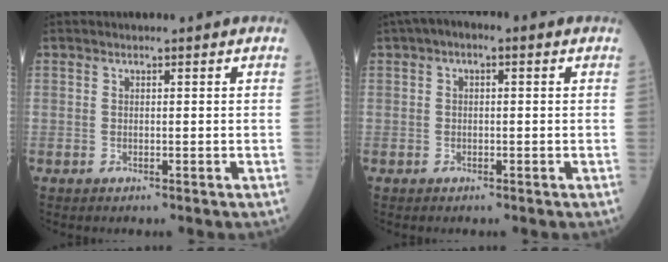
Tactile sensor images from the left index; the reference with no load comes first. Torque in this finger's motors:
{"motor_torque": [0.13, -0.65, -0.19, 0.12]}